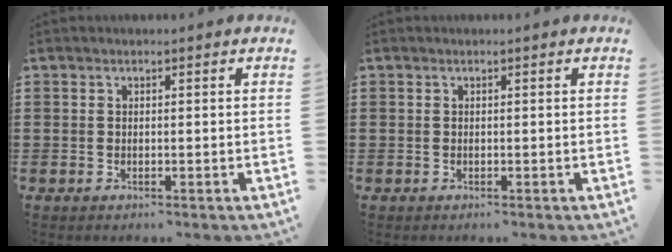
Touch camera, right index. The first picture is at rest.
{"total": 0.0}